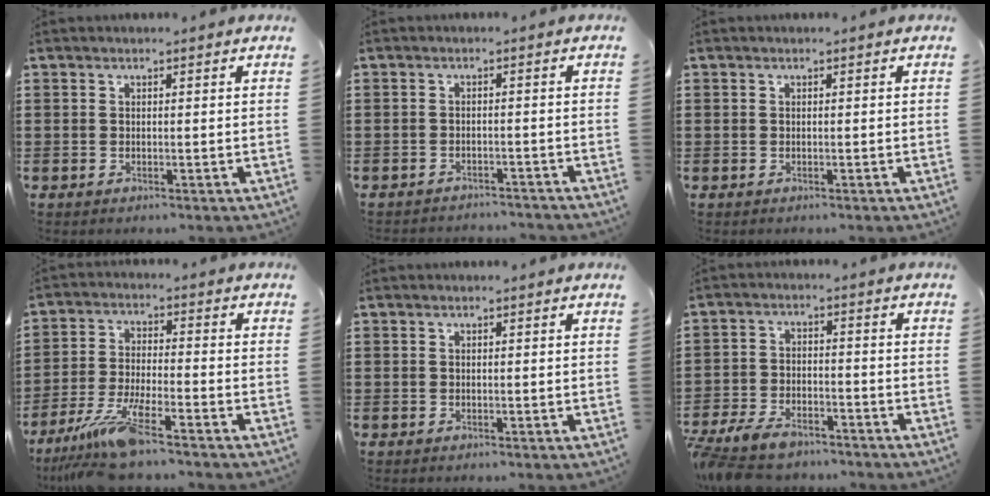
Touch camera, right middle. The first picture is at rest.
{"total": 2.1, "force": [-2.1, 0.2, -0.1], "torque": [-0.006, 0.000, -0.045]}
{"total": 0.5, "force": [-0.2, 0.5, 0.0], "torque": [0.001, 0.005, -0.006]}
{"total": 9.7, "force": [-7.6, 0.7, 6.0], "torque": [-0.135, -0.015, -0.150]}
{"total": 0.0}
{"total": 5.7, "force": [-5.2, 1.4, 1.9], "torque": [-0.059, -0.004, -0.105]}